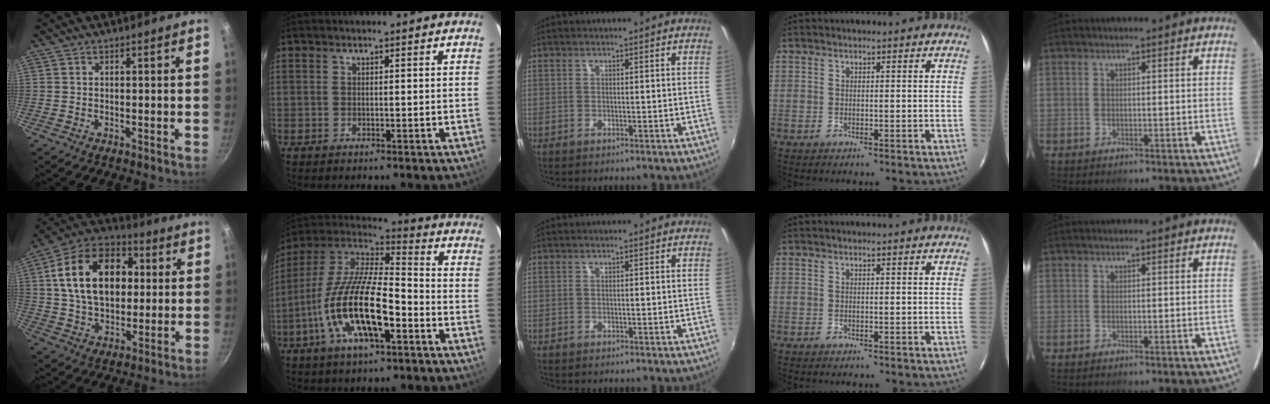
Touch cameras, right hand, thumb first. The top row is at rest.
{"thumb": {"total": 20.9, "force": [3.5, 14.1, 15.1], "torque": [-0.226, 0.022, 0.048]}, "index": {"total": 19.6, "force": [-7.5, 6.6, 16.8], "torque": [-0.330, -0.022, -0.143]}}